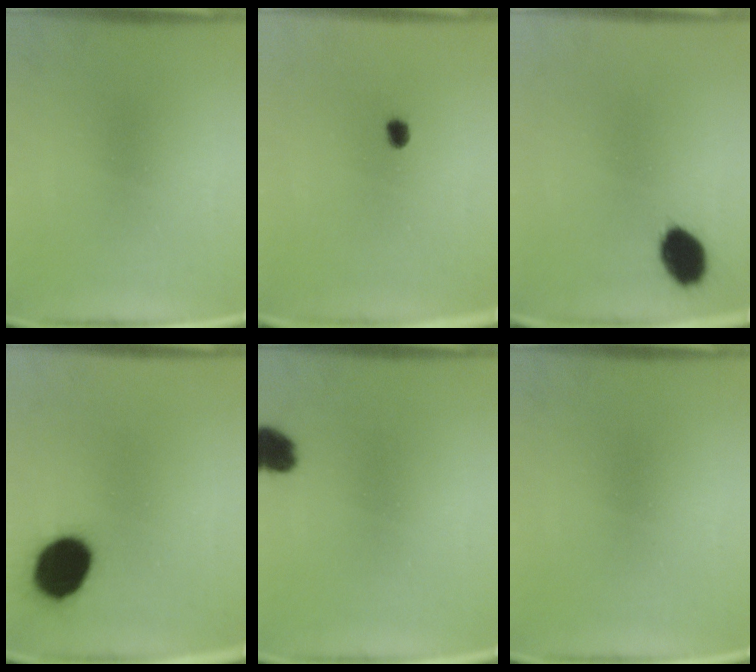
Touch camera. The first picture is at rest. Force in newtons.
{"total": 1.9}
{"total": 7.9}
{"total": 14.4}
{"total": 5.4}
{"total": 0.0}